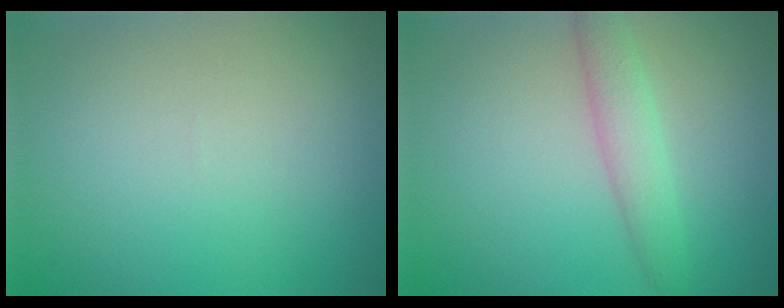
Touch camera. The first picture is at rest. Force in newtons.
{"total": 2.6, "press": 2.6, "slide": 0.1}